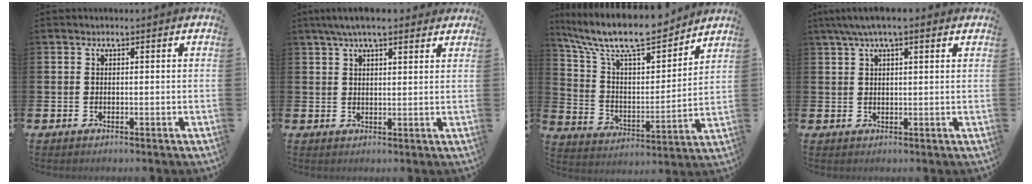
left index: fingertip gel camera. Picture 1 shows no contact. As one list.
[{"total": 5.1, "force": [4.2, 1.1, 2.6], "torque": [-0.058, -0.005, 0.075]}, {"total": 12.1, "force": [10.7, 3.1, 4.8], "torque": [-0.127, -0.073, 0.185]}, {"total": 4.0, "force": [2.8, 0.8, 2.7], "torque": [-0.053, 0.002, 0.050]}]